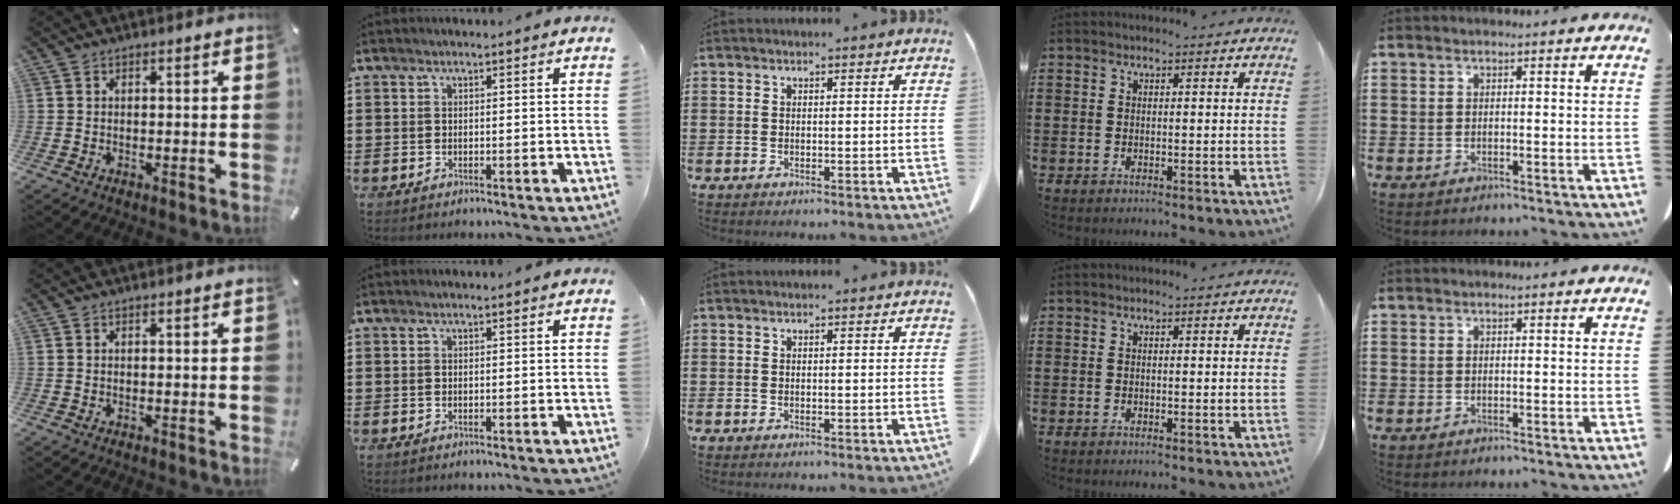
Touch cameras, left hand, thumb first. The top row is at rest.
{}